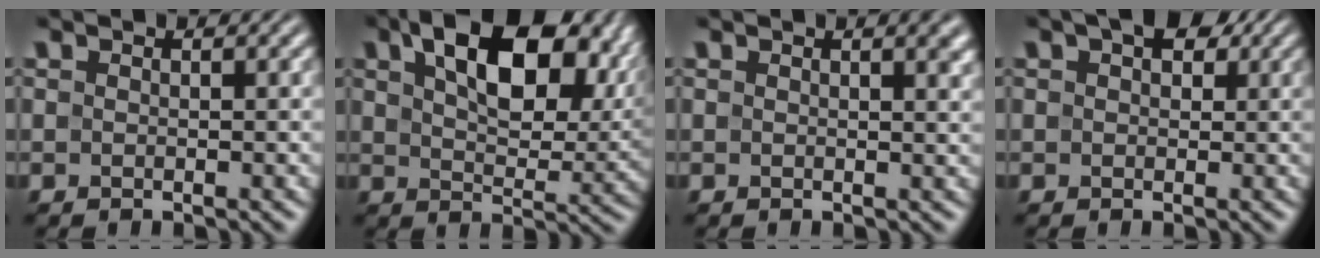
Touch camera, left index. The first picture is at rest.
{"total": 11.6, "force": [4.5, 6.1, 8.8], "torque": [-0.142, 0.005, 0.083]}
{"total": 2.4, "force": [1.4, 0.9, 1.8], "torque": [-0.010, 0.005, 0.018]}
{"total": 3.4, "force": [1.8, 1.9, 2.2], "torque": [-0.028, 0.012, 0.015]}